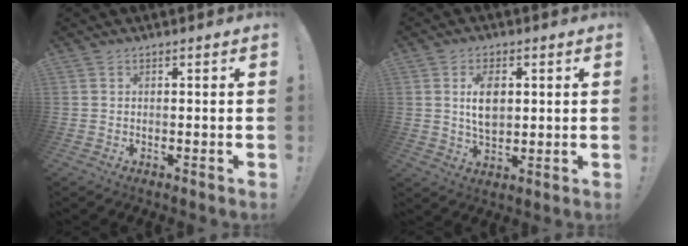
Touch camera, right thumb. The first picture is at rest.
{"total": 8.3, "force": [1.5, 5.2, 6.3], "torque": [-0.100, 0.002, 0.025]}